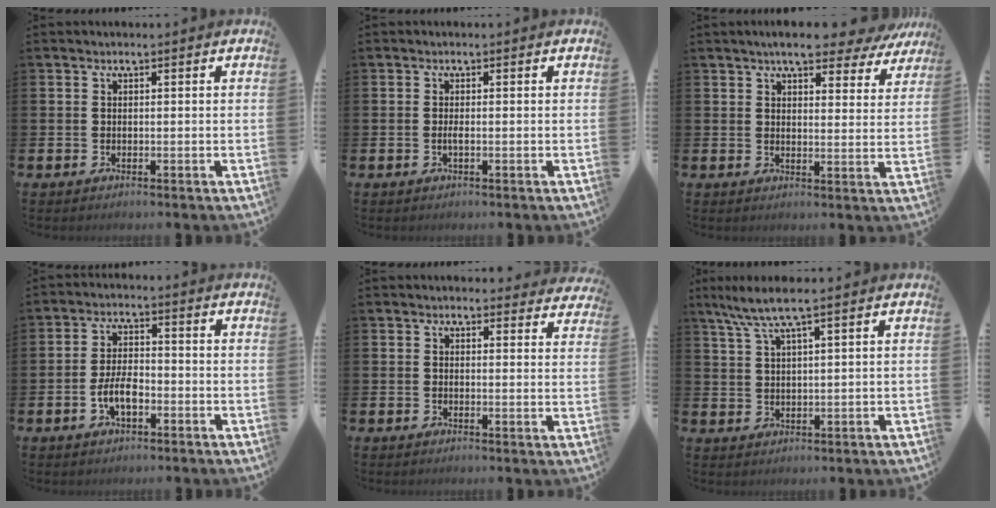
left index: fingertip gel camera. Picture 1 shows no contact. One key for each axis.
{"total": 0.8, "fx": -0.2, "fy": 0.2, "fz": 0.8, "tx": -0.022, "ty": 0.002, "tz": -0.003}
{"total": 7.2, "fx": 6.4, "fy": 1.7, "fz": 2.8, "tx": -0.062, "ty": -0.024, "tz": 0.114}
{"total": 4.5, "fx": -1.6, "fy": 2.2, "fz": 3.6, "tx": -0.070, "ty": 0.007, "tz": -0.032}
{"total": 2.5, "fx": 2.4, "fy": 0.5, "fz": 0.0, "tx": 0.009, "ty": -0.014, "tz": 0.042}
{"total": 6.0, "fx": 4.4, "fy": 0.5, "fz": 4.0, "tx": -0.091, "ty": -0.004, "tz": 0.078}